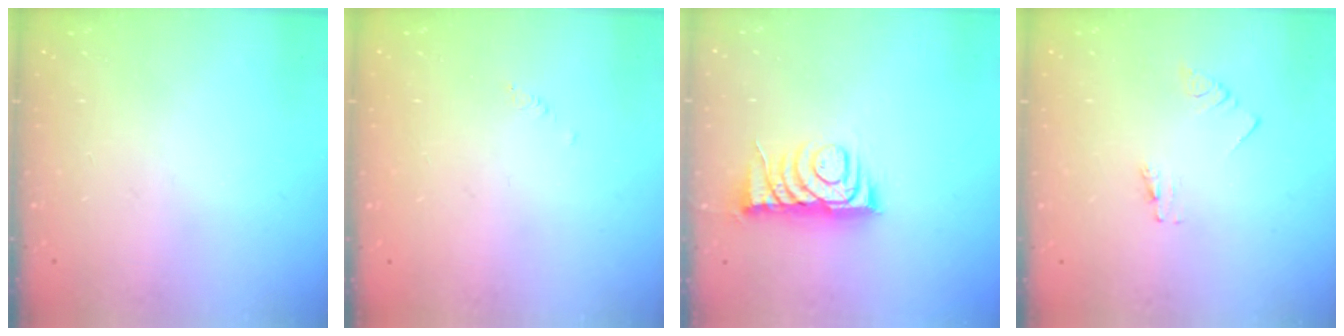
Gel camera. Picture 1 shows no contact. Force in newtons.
{"total": 2.8, "press": 2.7, "slide": 0.3}
{"total": 7.4, "press": 7.4, "slide": 0.4}
{"total": 0.0}